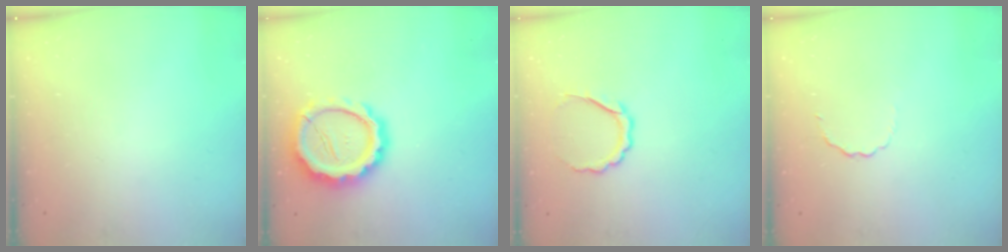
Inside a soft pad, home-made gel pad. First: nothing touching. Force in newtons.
{"total": 15.6, "press": 15.4, "slide": 2.8}
{"total": 6.5, "press": 6.4, "slide": 0.5}
{"total": 2.6, "press": 2.5, "slide": 0.8}